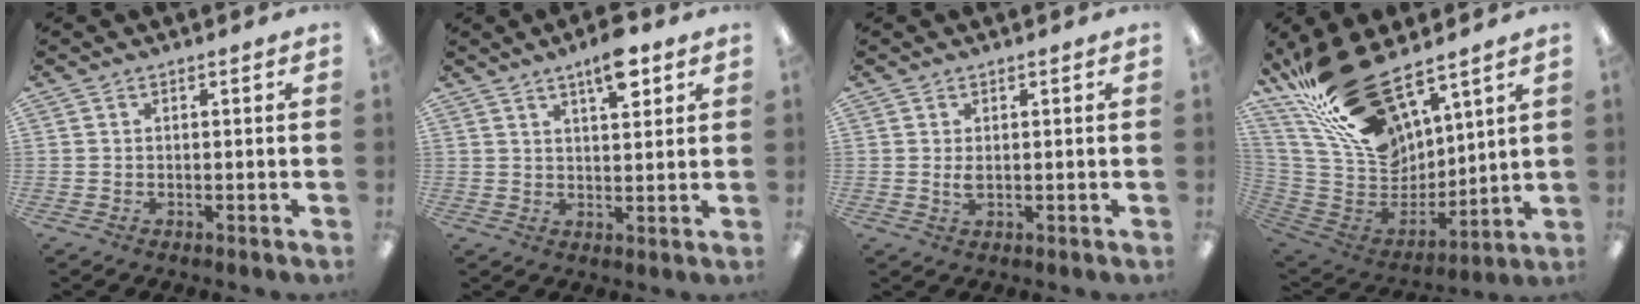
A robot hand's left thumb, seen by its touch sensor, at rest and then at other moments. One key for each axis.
{"total": 7.7, "fx": 5.0, "fy": 2.4, "fz": 5.3, "tx": -0.075, "ty": -0.024, "tz": 0.079}
{"total": 2.3, "fx": 0.4, "fy": 0.9, "fz": 2.0, "tx": -0.048, "ty": 0.000, "tz": 0.003}
{"total": 23.8, "fx": 18.0, "fy": 9.9, "fz": 12.0, "tx": -0.252, "ty": -0.101, "tz": 0.330}